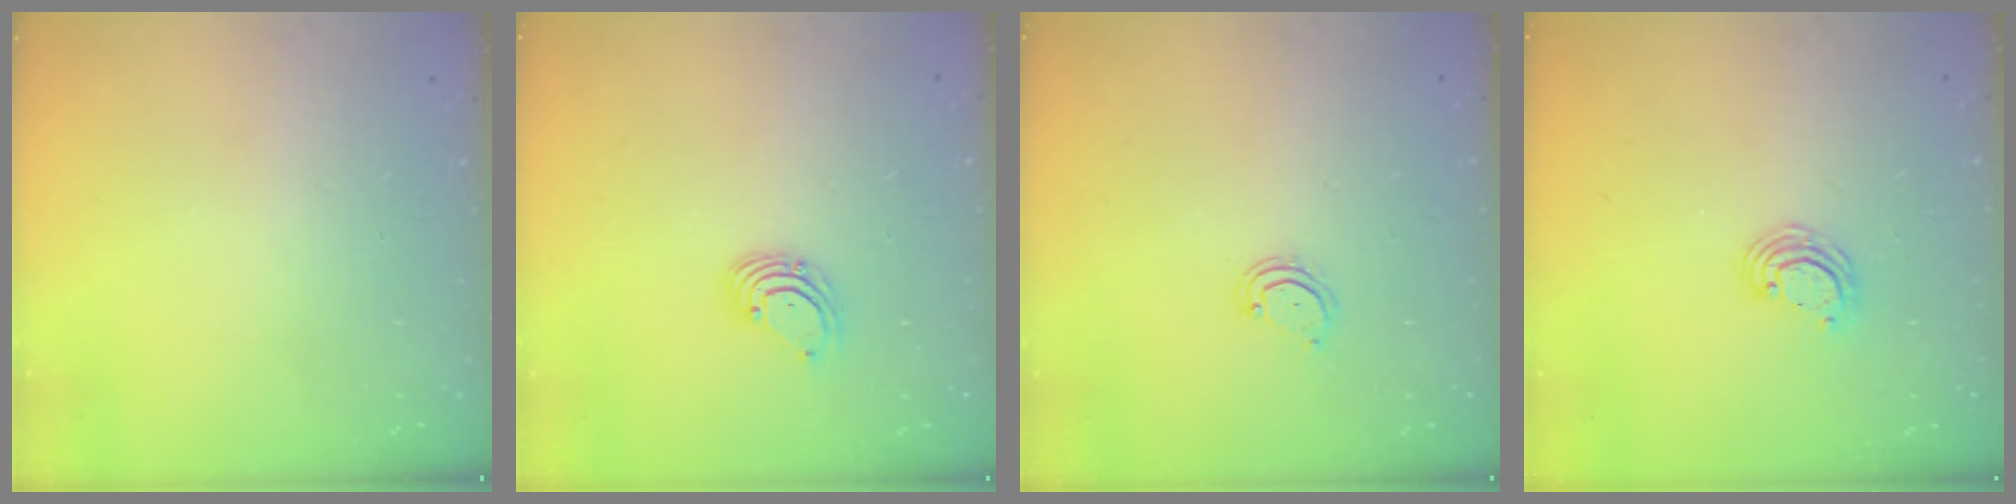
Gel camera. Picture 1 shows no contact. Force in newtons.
{"total": 2.7, "press": 2.7, "slide": 0.3}
{"total": 3.8, "press": 3.8, "slide": 0.4}
{"total": 4.8, "press": 4.8, "slide": 0.2}